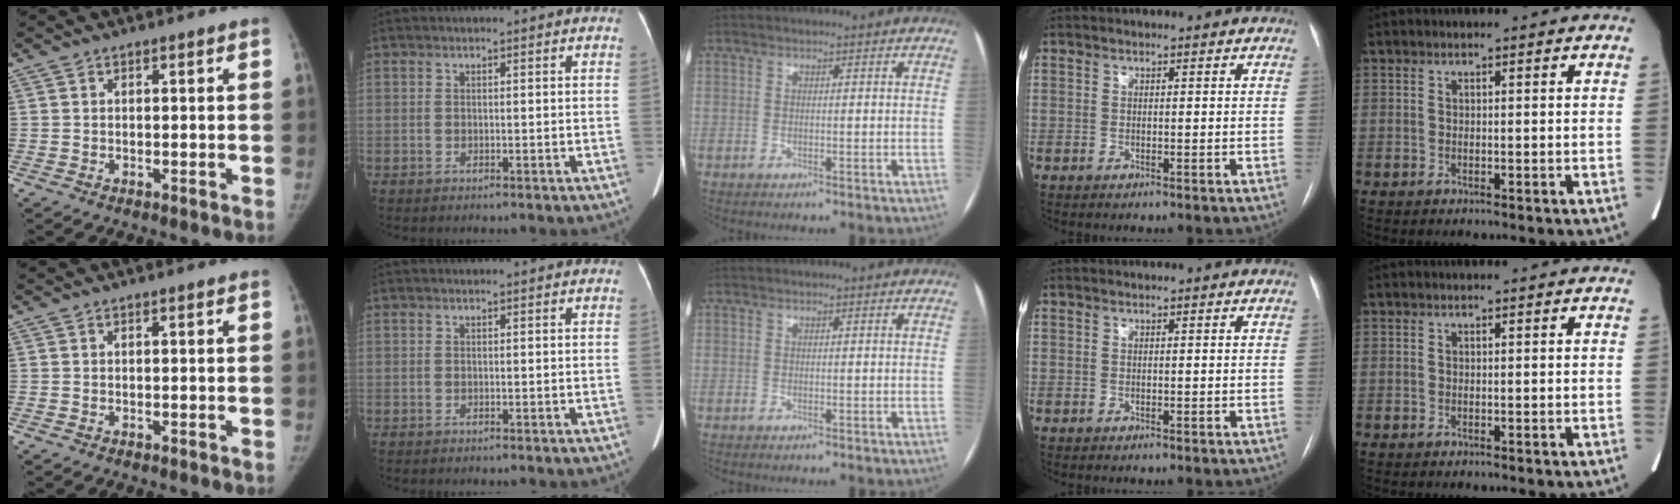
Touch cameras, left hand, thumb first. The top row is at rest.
{}